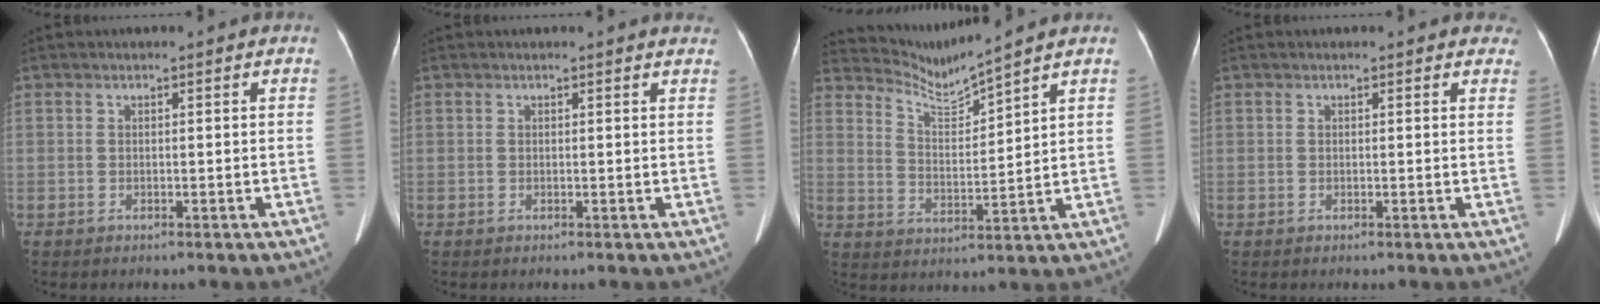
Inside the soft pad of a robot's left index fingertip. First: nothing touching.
{"total": 2.6, "force": [2.6, 0.4, 0.3], "torque": [-0.005, -0.004, 0.010]}
{"total": 6.0, "force": [5.7, -2.0, 0.2], "torque": [-0.020, -0.018, 0.121]}
{"total": 2.4, "force": [2.1, 1.2, 0.5], "torque": [0.011, -0.003, 0.002]}